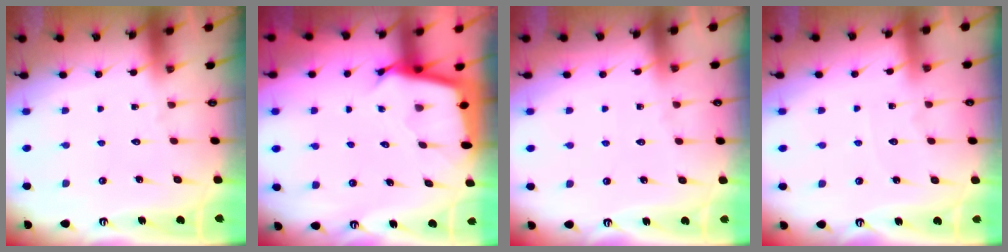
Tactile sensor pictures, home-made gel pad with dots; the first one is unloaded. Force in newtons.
{"total": 2.7, "press": 2.7, "slide": 0.1}
{"total": 1.8, "press": 1.8, "slide": 0.4}
{"total": 3.5, "press": 3.5, "slide": 0.2}